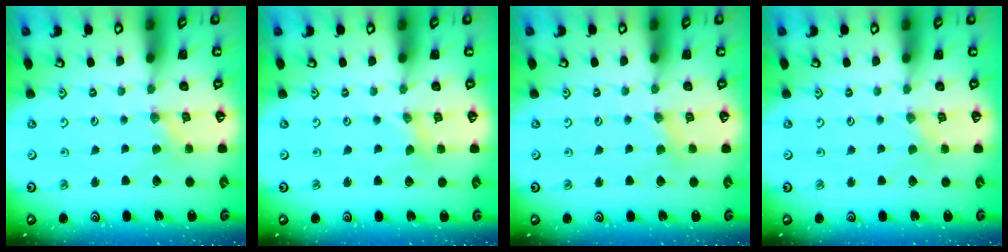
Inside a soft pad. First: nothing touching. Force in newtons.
{"total": 0.0}
{"total": 1.8, "press": 1.7, "slide": 0.3}
{"total": 0.0}